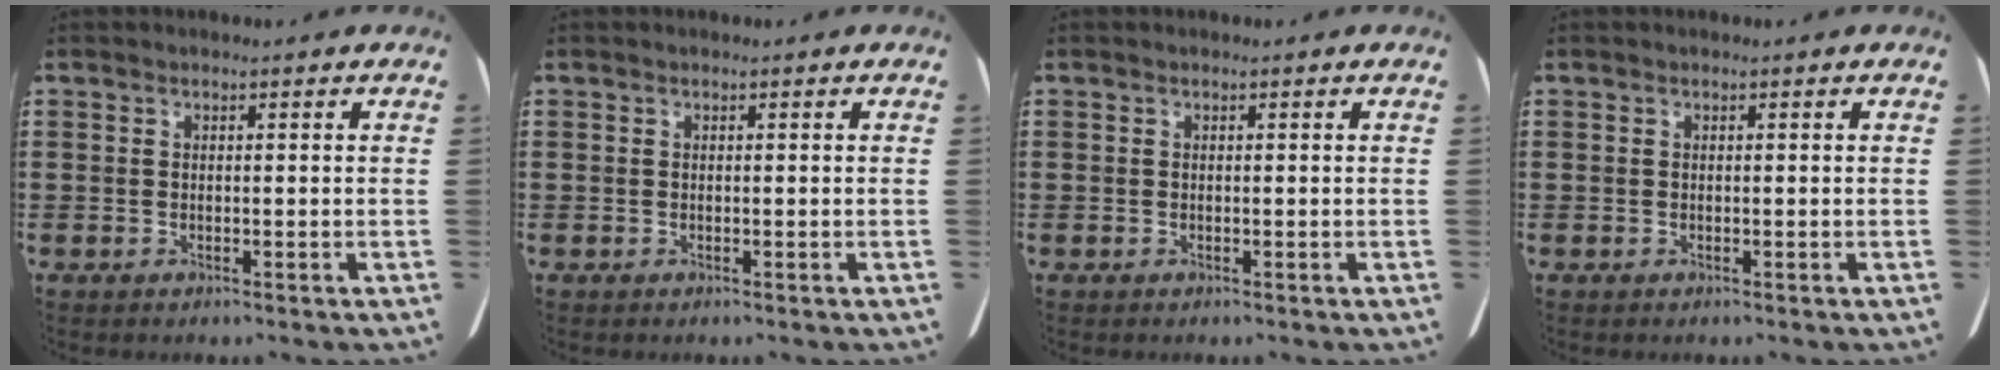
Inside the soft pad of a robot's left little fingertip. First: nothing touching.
{"total": 0.0}
{"total": 0.0}
{"total": 0.0}